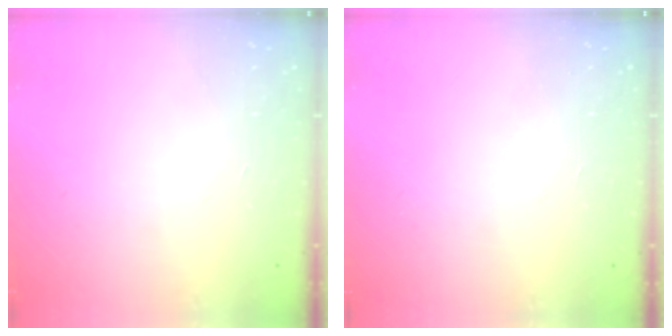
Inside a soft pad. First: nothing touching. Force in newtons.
{"total": 0.0}